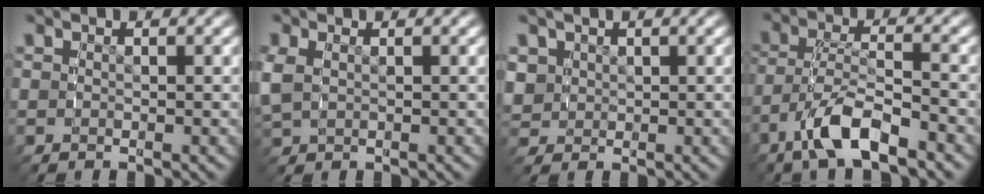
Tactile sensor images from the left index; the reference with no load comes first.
{"total": 1.8, "force": [0.4, 1.2, 1.2], "torque": [-0.043, -0.004, 0.020]}
{"total": 3.2, "force": [0.7, 2.8, 1.3], "torque": [-0.044, -0.011, 0.024]}
{"total": 4.0, "force": [-2.0, 1.3, 3.2], "torque": [-0.077, -0.014, -0.032]}